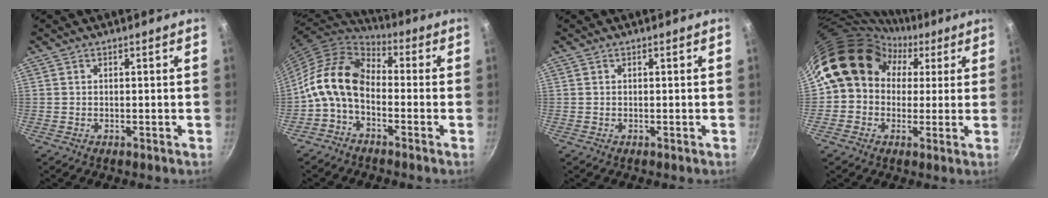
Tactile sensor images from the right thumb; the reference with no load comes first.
{"total": 13.2, "force": [-2.2, 8.5, 9.8], "torque": [-0.173, 0.041, -0.064]}
{"total": 0.0}
{"total": 15.3, "force": [3.0, 13.2, 7.2], "torque": [-0.087, 0.046, 0.032]}